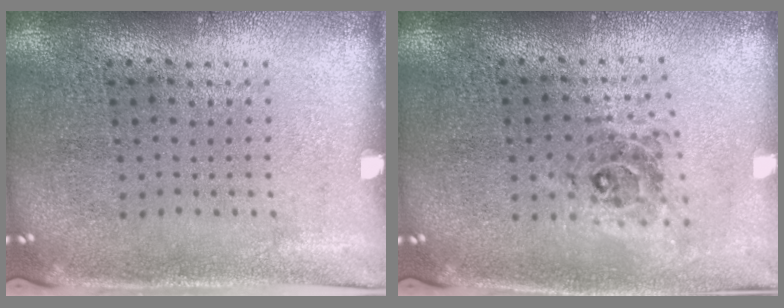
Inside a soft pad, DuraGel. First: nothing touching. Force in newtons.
{"total": 0.7, "press": 0.7, "slide": 0.1}